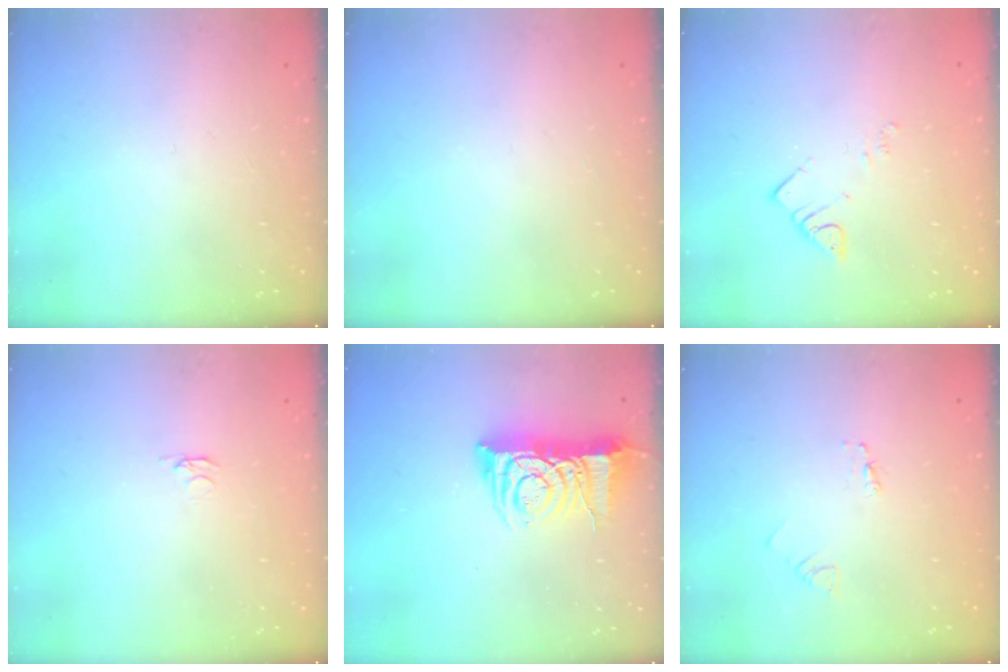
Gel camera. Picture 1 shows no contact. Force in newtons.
{"total": 0.0}
{"total": 3.8, "press": 3.7, "slide": 0.5}
{"total": 2.1, "press": 2.0, "slide": 0.3}
{"total": 10.2, "press": 10.1, "slide": 1.3}
{"total": 2.1, "press": 2.1, "slide": 0.1}